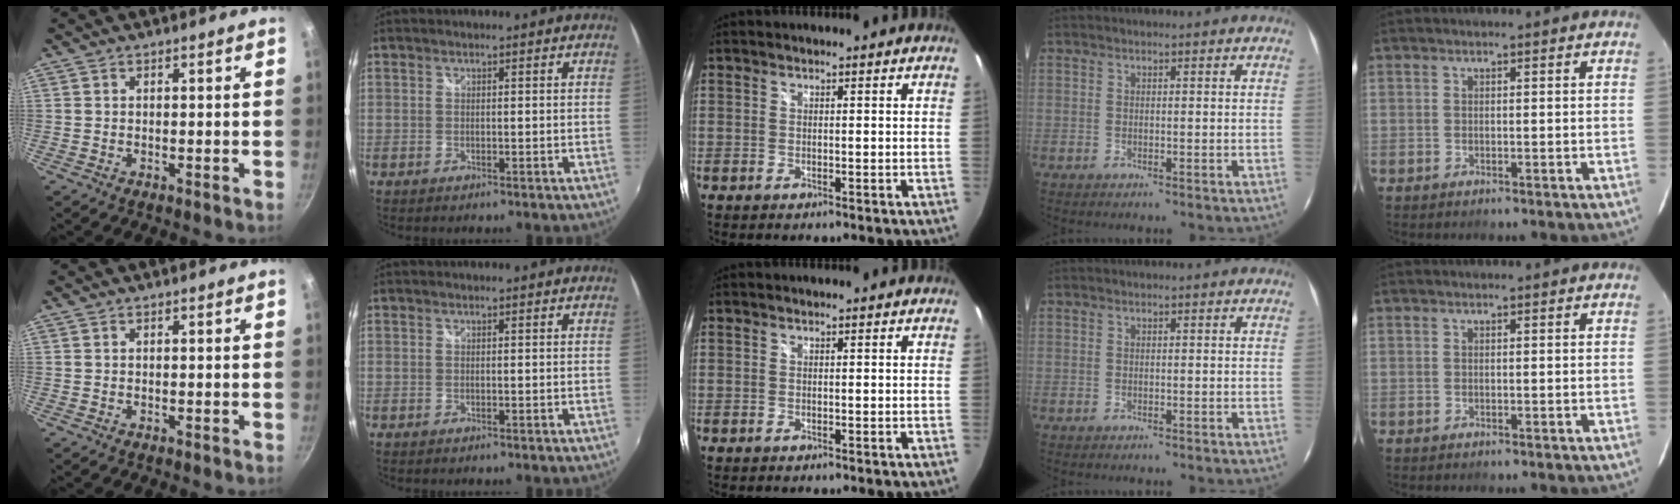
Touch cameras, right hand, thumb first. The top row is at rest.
{}